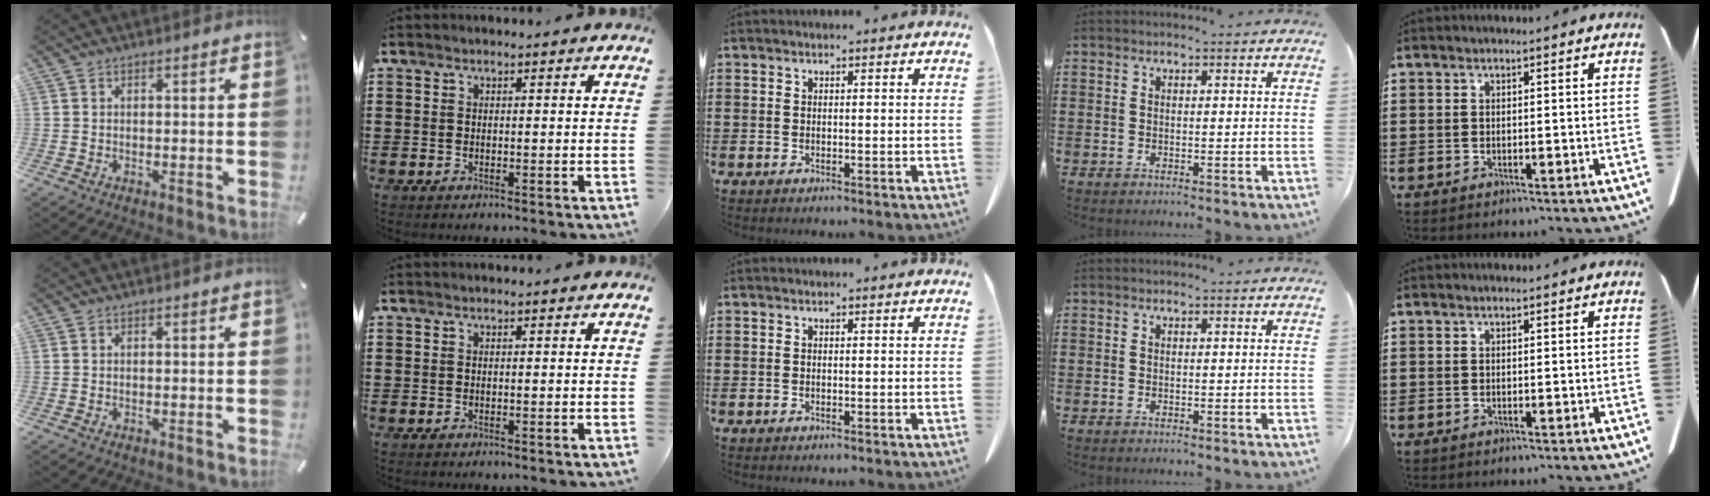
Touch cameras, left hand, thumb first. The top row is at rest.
{}